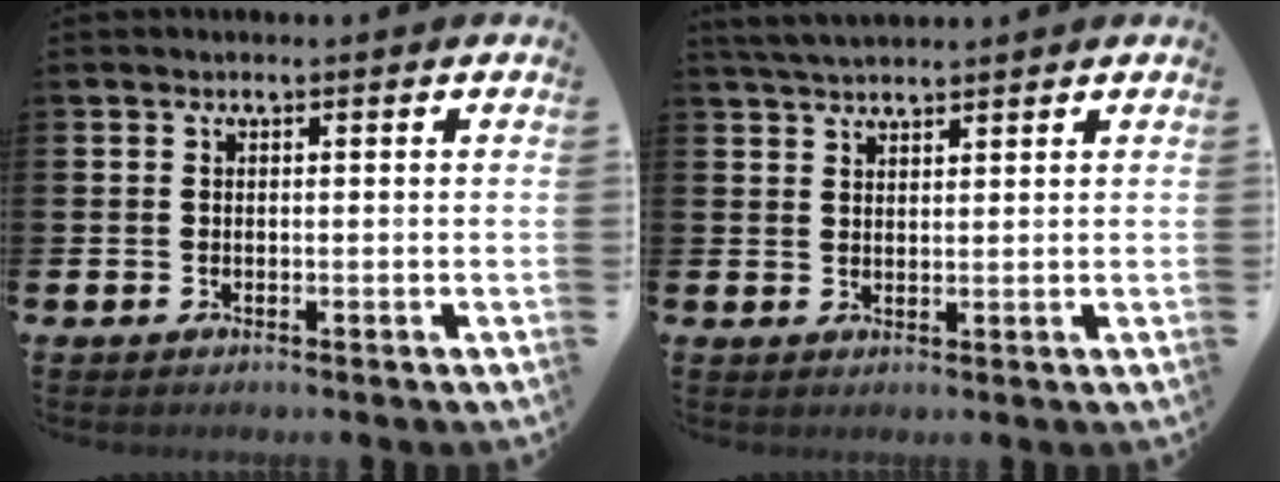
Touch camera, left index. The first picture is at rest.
{"total": 3.4, "force": [3.3, 0.6, 0.9], "torque": [-0.020, -0.009, 0.061]}